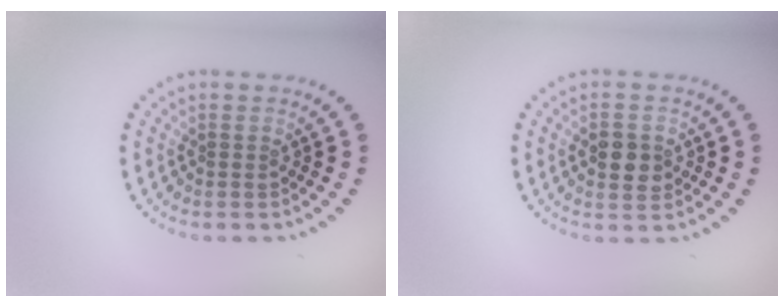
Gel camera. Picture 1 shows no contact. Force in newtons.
{"total": 2.8, "press": 2.8, "slide": 0.2}